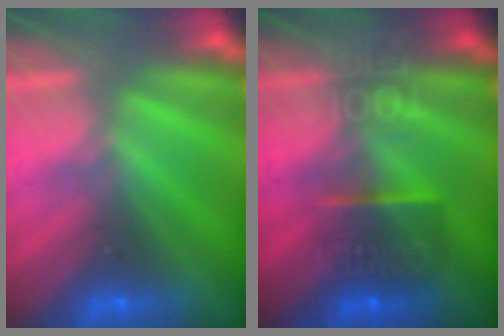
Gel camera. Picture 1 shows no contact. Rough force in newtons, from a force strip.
{"total": 8.3}